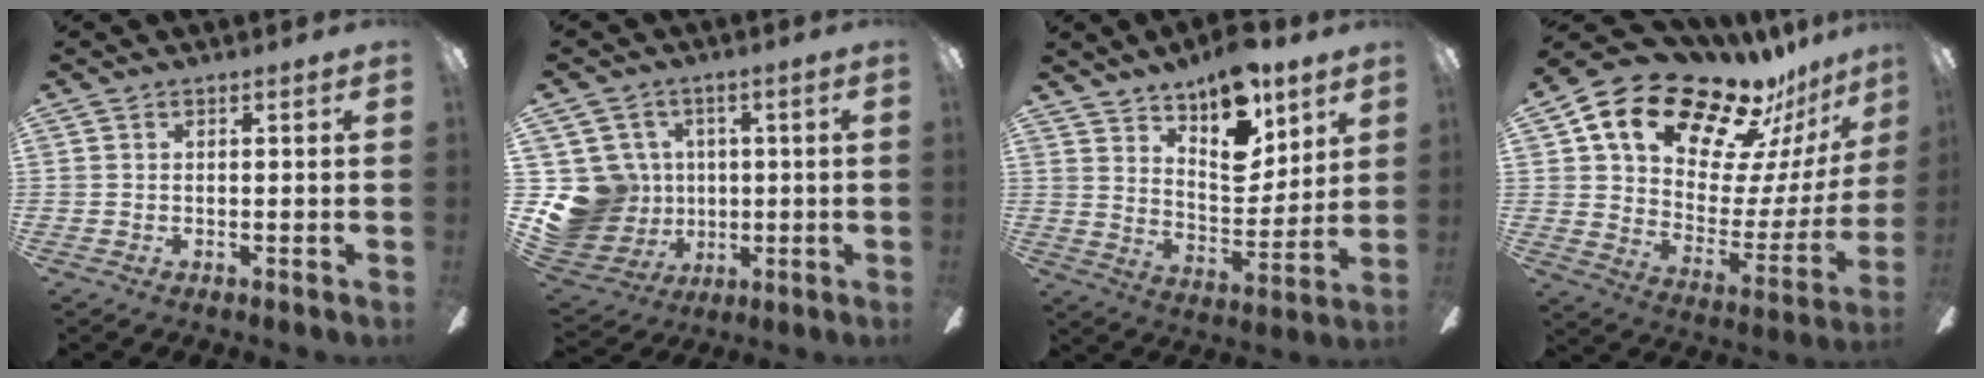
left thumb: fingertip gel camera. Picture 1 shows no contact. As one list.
[{"total": 14.6, "force": [0.5, 13.9, 4.5], "torque": [-0.133, -0.008, 0.031]}, {"total": 14.1, "force": [10.6, 6.0, 7.1], "torque": [-0.106, -0.064, 0.189]}, {"total": 21.4, "force": [15.8, 10.4, 10.1], "torque": [-0.177, -0.103, 0.280]}]